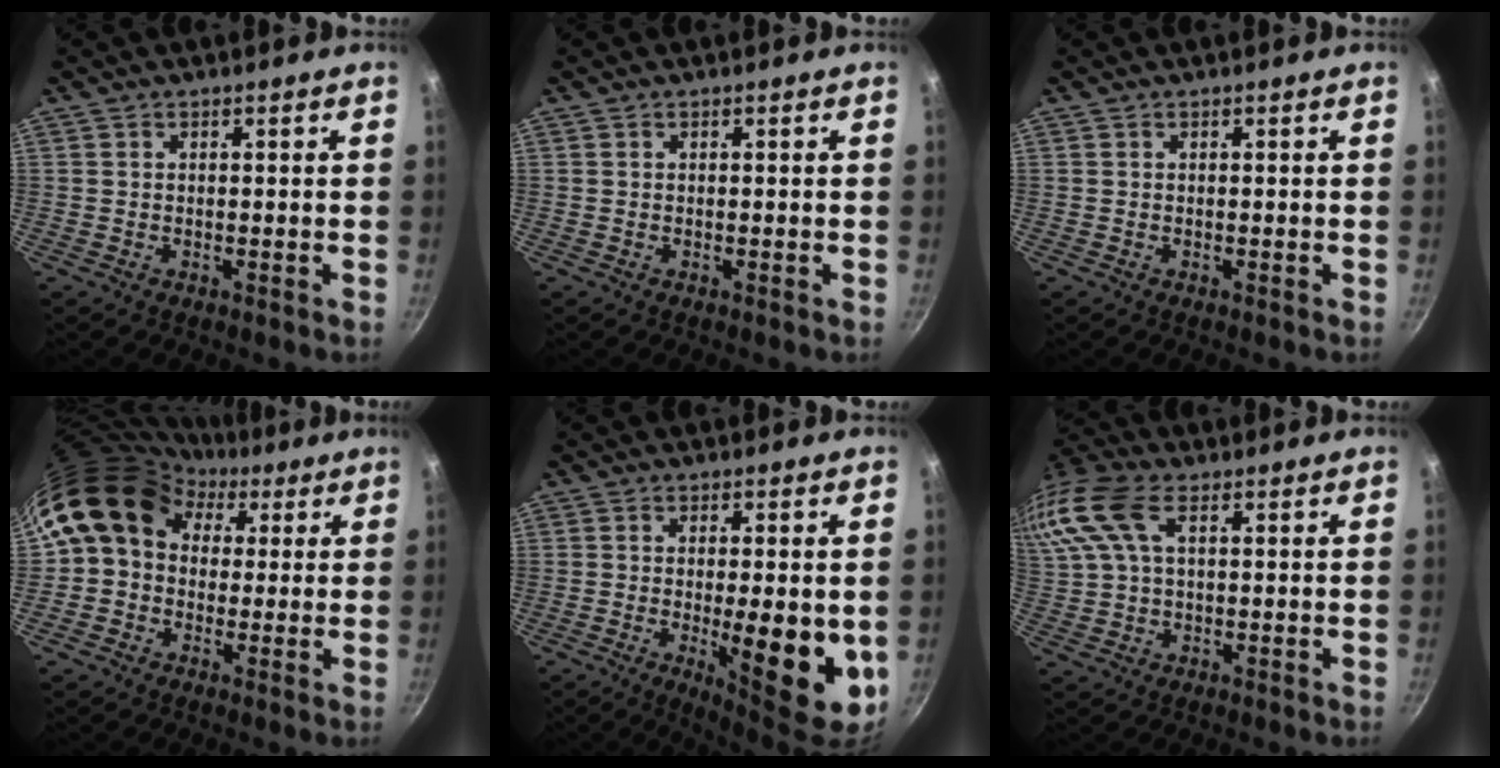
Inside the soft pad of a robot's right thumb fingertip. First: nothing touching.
{"total": 0.0}
{"total": 0.0}
{"total": 13.7, "force": [3.2, 11.3, 7.0], "torque": [-0.094, 0.031, 0.035]}
{"total": 12.3, "force": [-2.1, 3.6, 11.6], "torque": [-0.155, -0.006, -0.019]}
{"total": 15.5, "force": [5.4, 9.0, 11.5], "torque": [-0.259, 0.031, 0.096]}